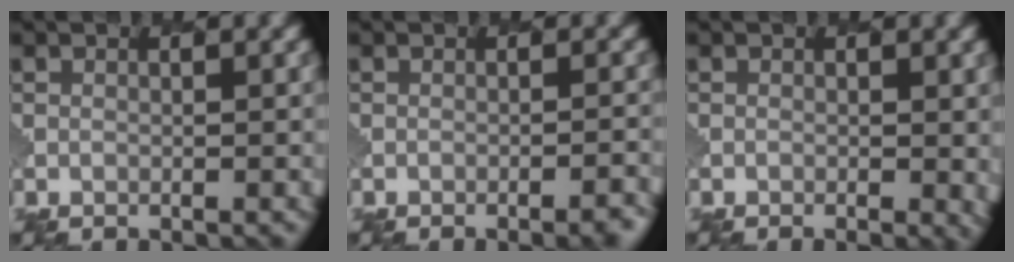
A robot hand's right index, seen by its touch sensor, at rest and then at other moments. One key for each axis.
{"total": 2.8, "fx": -1.8, "fy": 1.0, "fz": 2.0, "tx": -0.007, "ty": 0.017, "tz": -0.023}
{"total": 2.7, "fx": -0.3, "fy": 1.3, "fz": 2.4, "tx": -0.020, "ty": -0.001, "tz": 0.000}